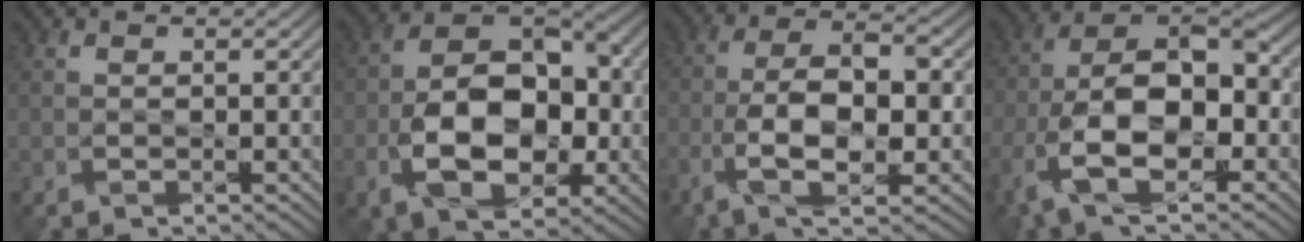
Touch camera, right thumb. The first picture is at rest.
{"total": 12.4, "force": [-3.1, 7.6, 9.3], "torque": [-0.170, -0.003, -0.060]}
{"total": 11.0, "force": [-3.3, 4.7, 9.4], "torque": [-0.185, 0.000, -0.060]}
{"total": 14.9, "force": [-5.5, 7.9, 11.4], "torque": [-0.234, -0.025, -0.107]}